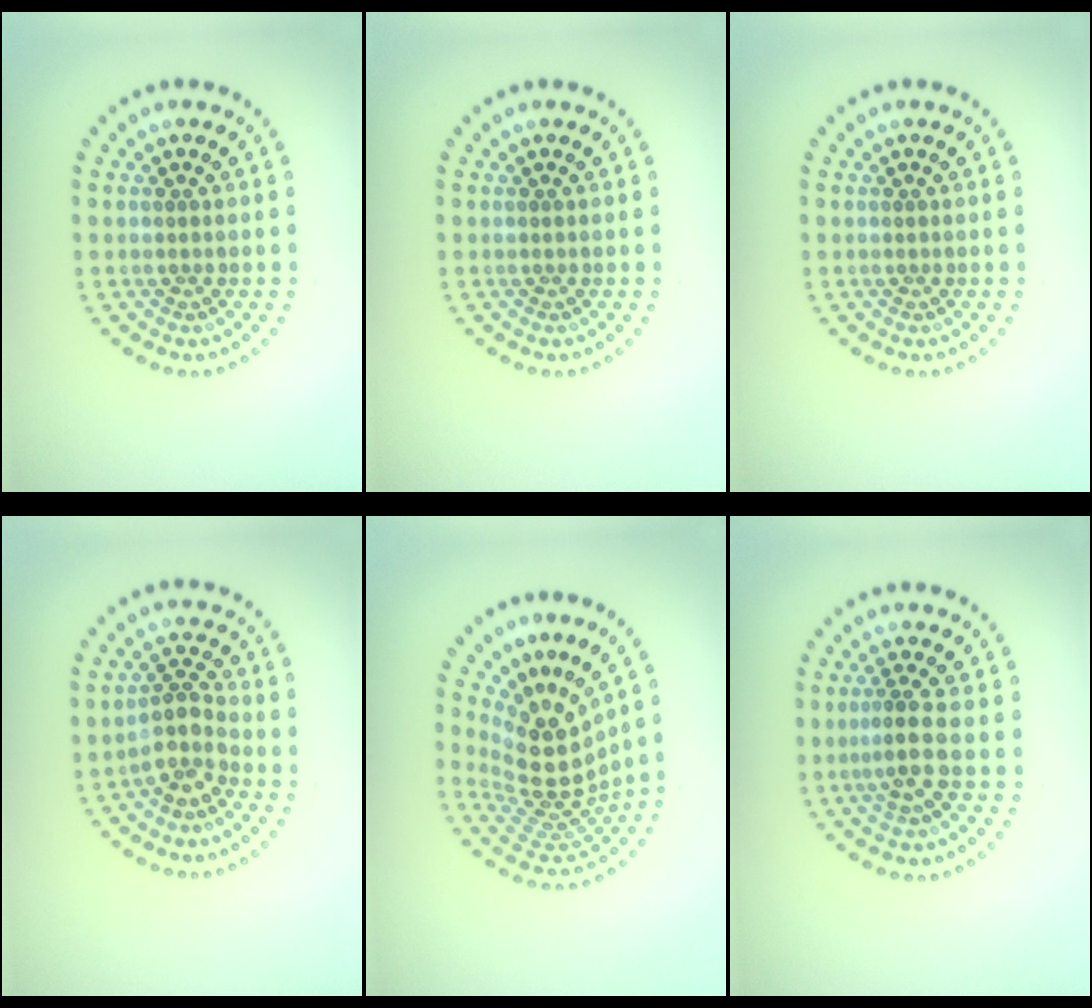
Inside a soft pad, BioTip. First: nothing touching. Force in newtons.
{"total": 0.0}
{"total": 0.0}
{"total": 2.8, "press": 2.1, "slide": 1.8}
{"total": 5.5, "press": 4.0, "slide": 3.7}
{"total": 2.5, "press": 1.9, "slide": 1.6}